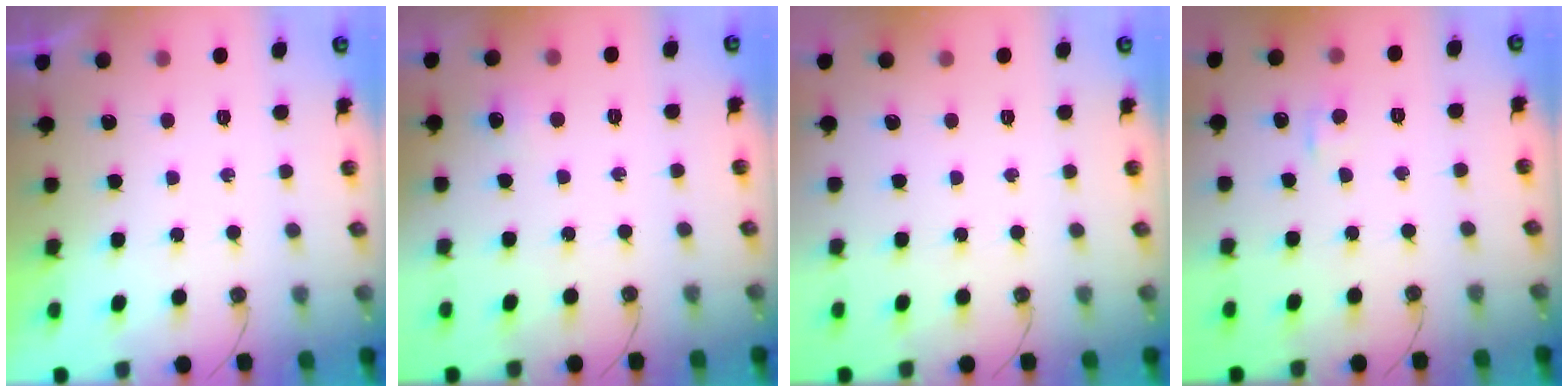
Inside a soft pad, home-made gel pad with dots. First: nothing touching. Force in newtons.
{"total": 4.6, "press": 4.5, "slide": 0.7}
{"total": 0.0}
{"total": 3.4, "press": 3.4, "slide": 0.5}